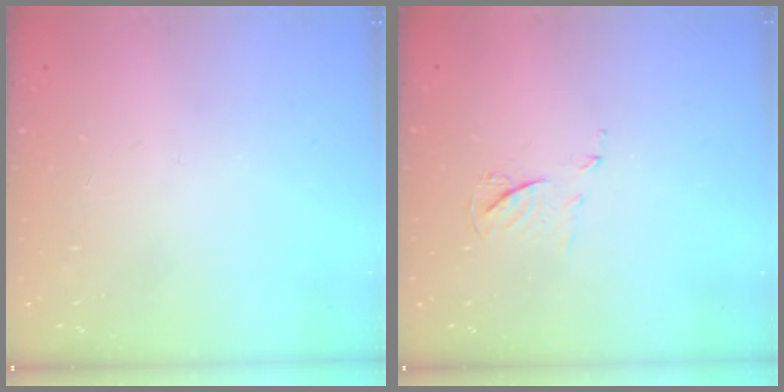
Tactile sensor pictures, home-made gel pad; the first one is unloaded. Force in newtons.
{"total": 6.1, "press": 6.0, "slide": 0.7}